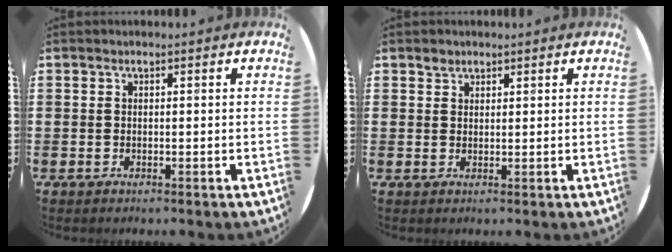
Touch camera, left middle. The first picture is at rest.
{"total": 1.4, "force": [1.2, 0.7, 0.0], "torque": [0.007, -0.001, 0.022]}